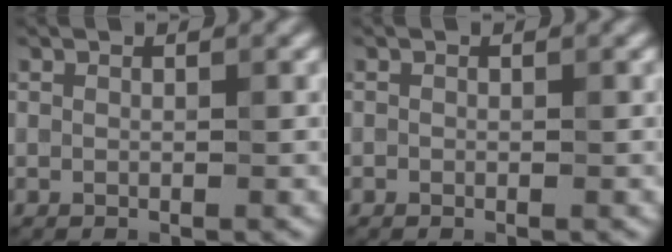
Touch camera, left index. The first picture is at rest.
{"total": 0.0}